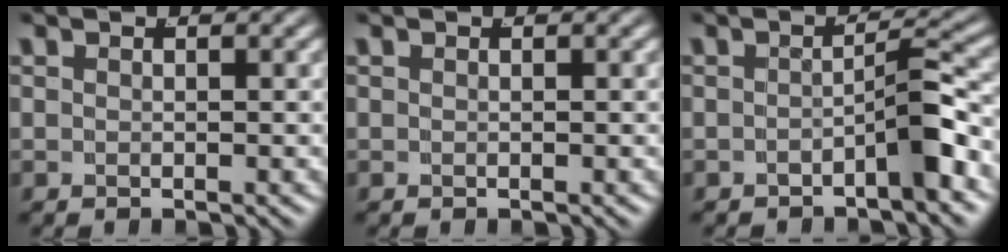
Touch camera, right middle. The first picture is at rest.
{"total": 0.0}
{"total": 3.0, "force": [-1.7, 0.0, 2.5], "torque": [-0.022, 0.011, -0.032]}